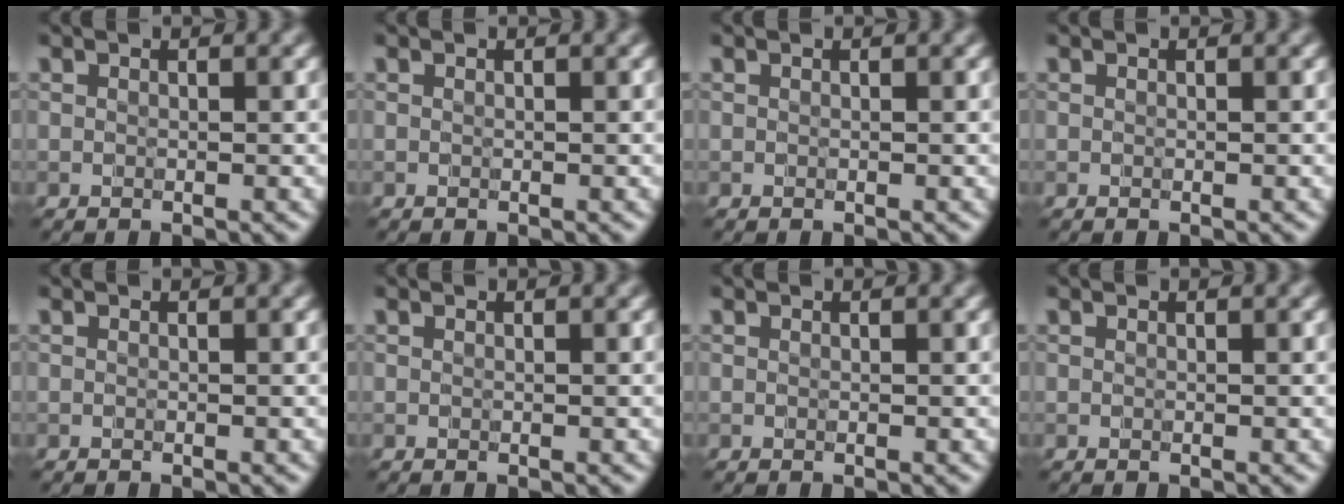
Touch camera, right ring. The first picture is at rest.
{"total": 0.0}
{"total": 0.0}
{"total": 0.0}
{"total": 0.0}
{"total": 0.0}
{"total": 0.0}
{"total": 0.0}